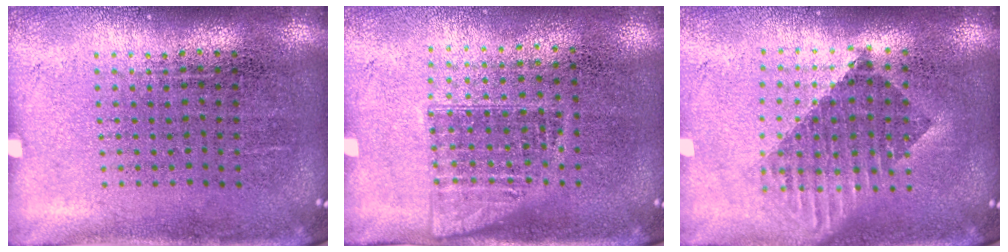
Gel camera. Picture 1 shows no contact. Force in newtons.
{"total": 1.0, "press": 0.9, "slide": 0.6}
{"total": 1.7, "press": 1.4, "slide": 1.0}